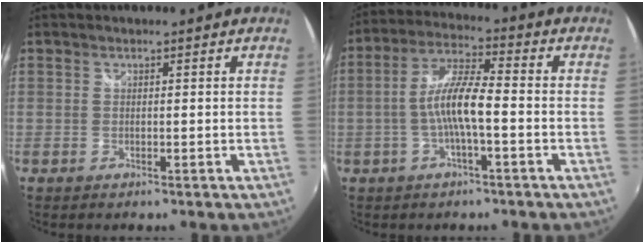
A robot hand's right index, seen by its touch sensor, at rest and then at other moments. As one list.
[{"total": 8.4, "force": [-2.1, 1.2, 8.0], "torque": [-0.170, 0.010, -0.038]}]